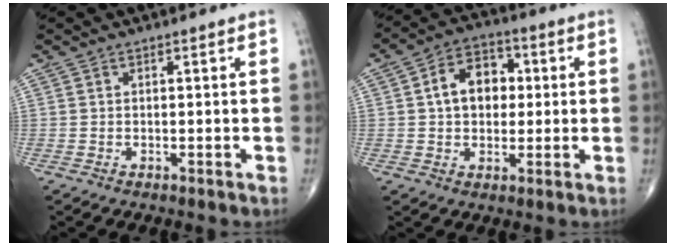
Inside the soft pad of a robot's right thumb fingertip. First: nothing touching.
{"total": 9.8, "force": [1.2, 7.1, 6.8], "torque": [-0.076, 0.017, 0.013]}